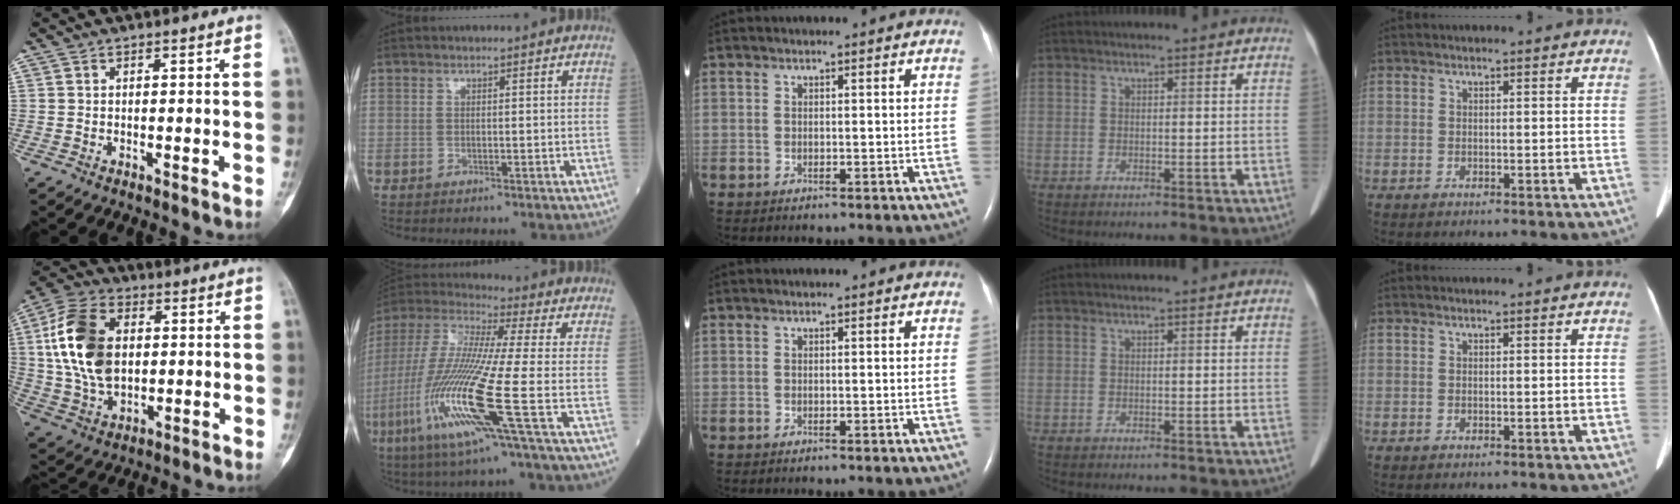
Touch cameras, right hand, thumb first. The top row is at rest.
{"thumb": {"total": 16.6, "force": [2.6, 10.9, 12.3], "torque": [-0.227, 0.006, 0.048]}, "index": {"total": 17.5, "force": [-6.1, -0.6, 16.4], "torque": [-0.360, -0.027, -0.130]}}